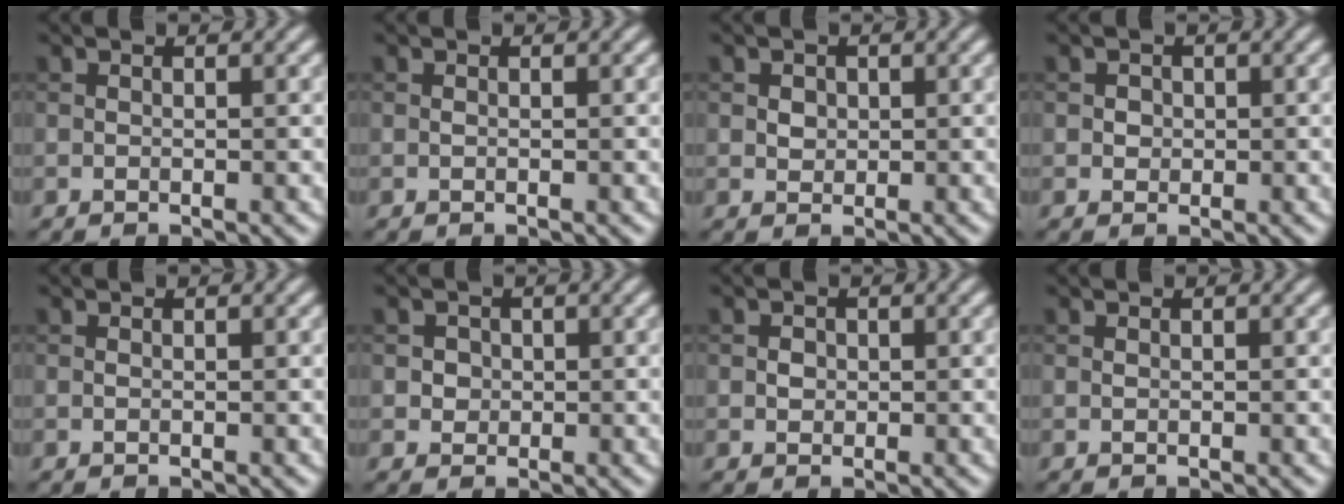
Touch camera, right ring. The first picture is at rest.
{"total": 0.0}
{"total": 1.2, "force": [0.3, 1.1, 0.5], "torque": [-0.009, 0.000, 0.006]}
{"total": 0.9, "force": [0.2, 0.9, 0.3], "torque": [0.002, -0.001, 0.002]}
{"total": 0.0}
{"total": 1.6, "force": [0.4, 1.5, 0.5], "torque": [0.000, 0.000, 0.013]}
{"total": 1.0, "force": [0.1, 0.9, 0.4], "torque": [-0.004, -0.002, 0.000]}
{"total": 0.0}